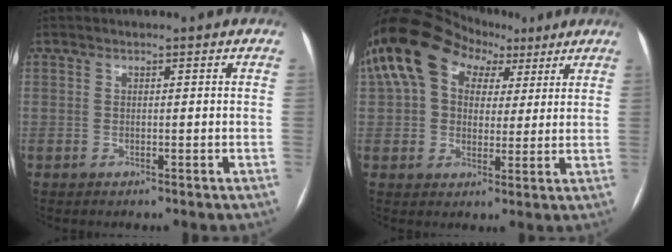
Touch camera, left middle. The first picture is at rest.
{"total": 14.9, "force": [6.7, 10.4, 8.4], "torque": [-0.180, 0.067, 0.115]}